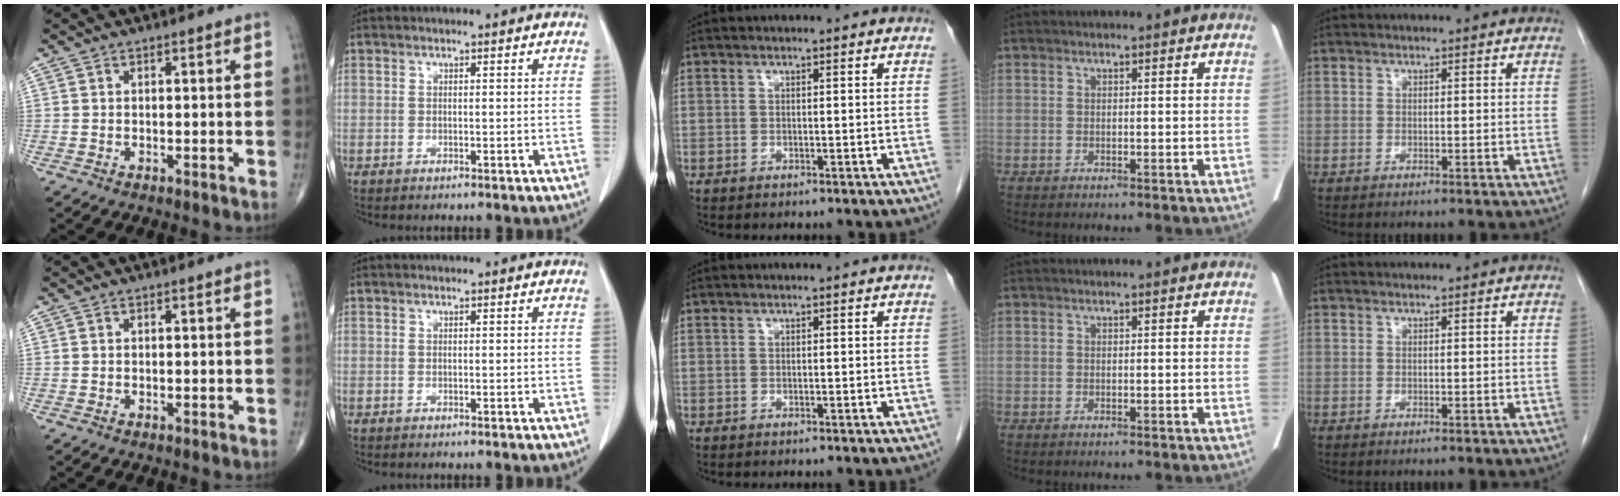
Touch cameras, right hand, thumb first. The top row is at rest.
{}